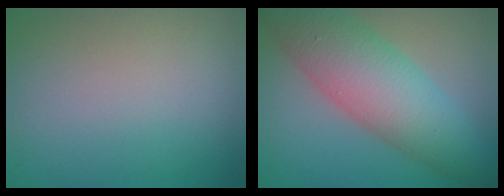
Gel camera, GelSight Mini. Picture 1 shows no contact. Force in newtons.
{"total": 8.5, "press": 8.5, "slide": 0.1}